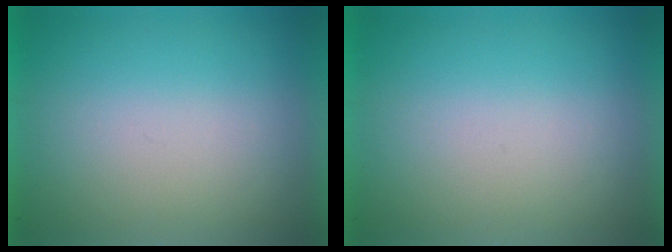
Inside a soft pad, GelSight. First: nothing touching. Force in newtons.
{"total": 0.0}